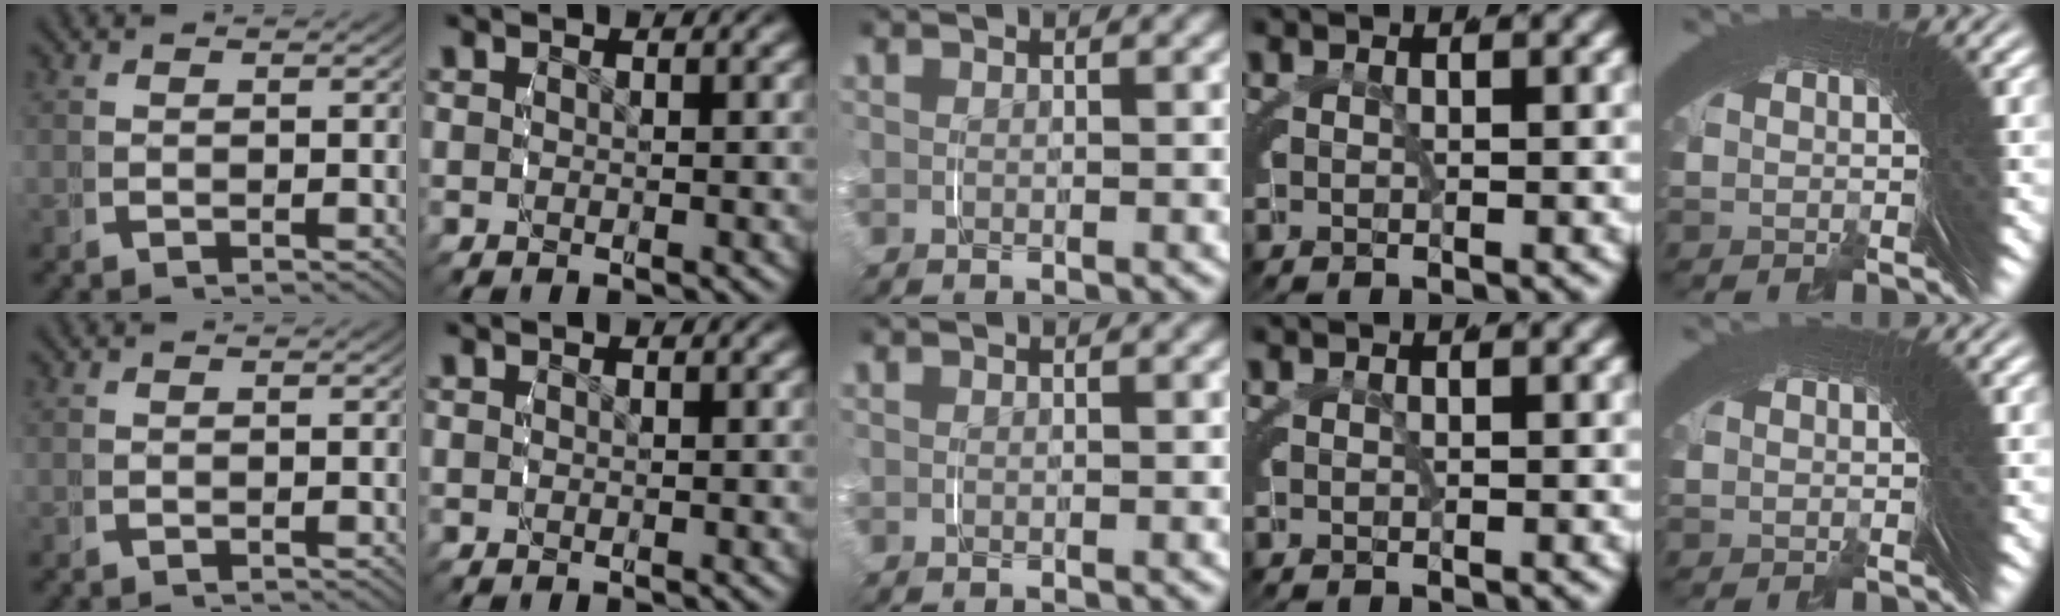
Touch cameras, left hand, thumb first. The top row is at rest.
{}